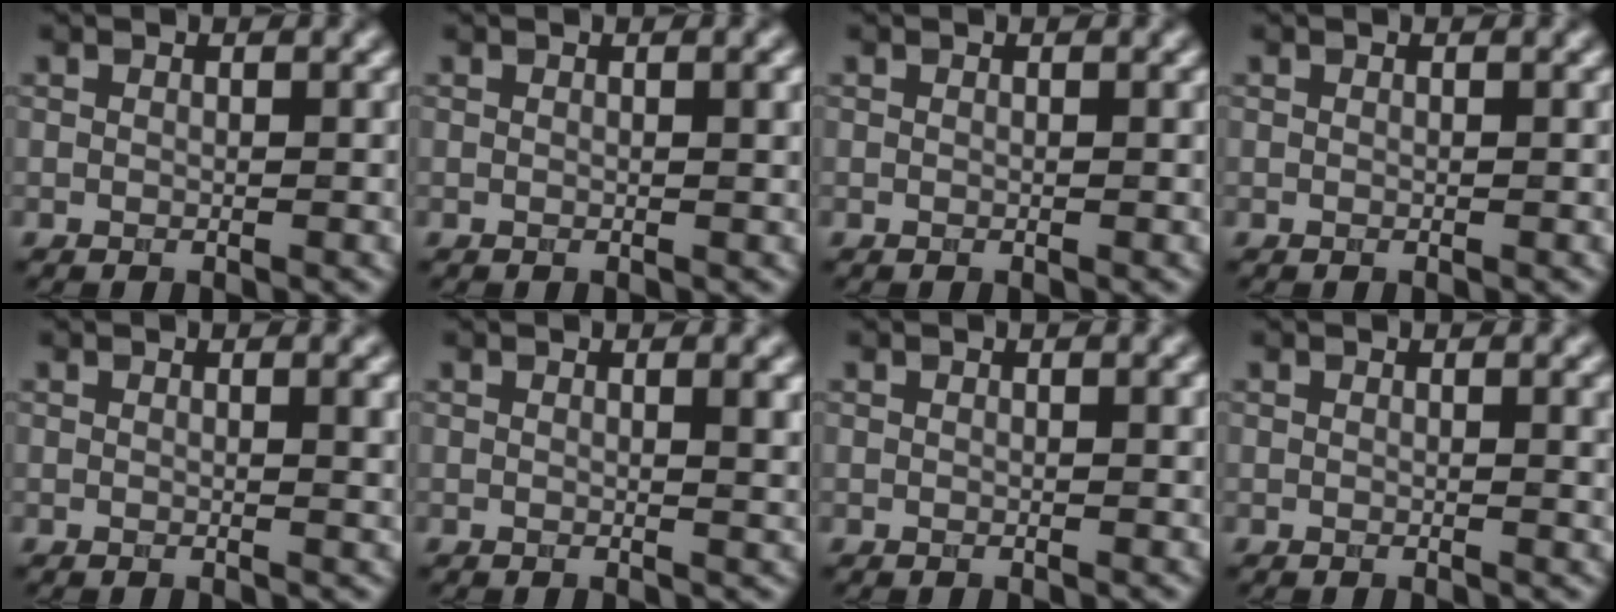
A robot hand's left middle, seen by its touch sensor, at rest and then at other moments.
{"total": 1.2, "force": [0.3, 0.3, 1.2], "torque": [-0.015, 0.002, 0.003]}
{"total": 0.0}
{"total": 0.0}
{"total": 2.1, "force": [0.5, 0.6, 1.9], "torque": [-0.016, 0.003, 0.004]}
{"total": 2.5, "force": [0.8, 0.8, 2.2], "torque": [-0.017, 0.002, 0.008]}
{"total": 0.6, "force": [0.2, 0.1, 0.5], "torque": [-0.006, 0.001, 0.001]}
{"total": 1.9, "force": [0.4, 0.5, 1.8], "torque": [-0.016, 0.001, 0.003]}